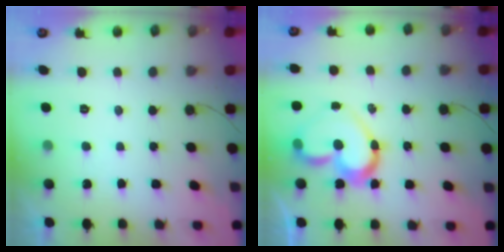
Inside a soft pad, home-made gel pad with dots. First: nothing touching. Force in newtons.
{"total": 14.9, "press": 14.8, "slide": 1.4}